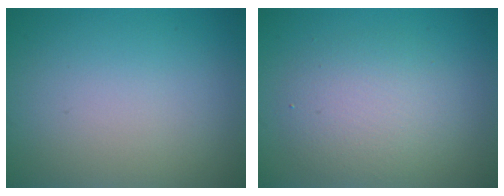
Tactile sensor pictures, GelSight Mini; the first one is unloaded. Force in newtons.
{"total": 4.0, "press": 4.0, "slide": 0.1}